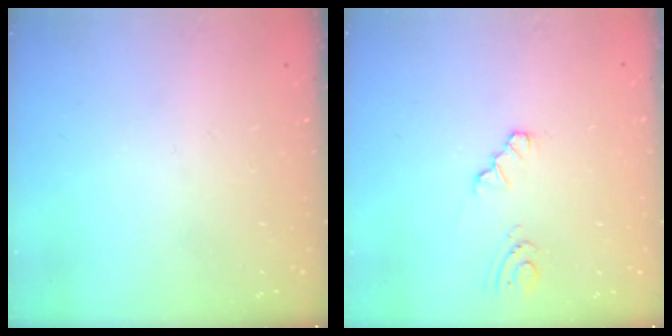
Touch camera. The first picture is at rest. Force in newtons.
{"total": 3.6, "press": 3.5, "slide": 0.5}